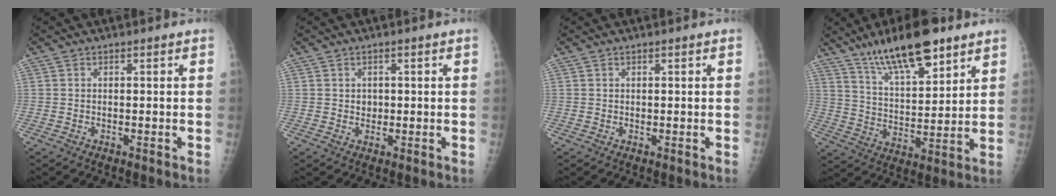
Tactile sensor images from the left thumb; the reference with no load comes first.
{"total": 1.5, "force": [0.2, 1.4, 0.7], "torque": [-0.001, 0.000, 0.005]}
{"total": 0.0}
{"total": 16.2, "force": [11.0, 5.2, 10.8], "torque": [-0.156, -0.052, 0.195]}